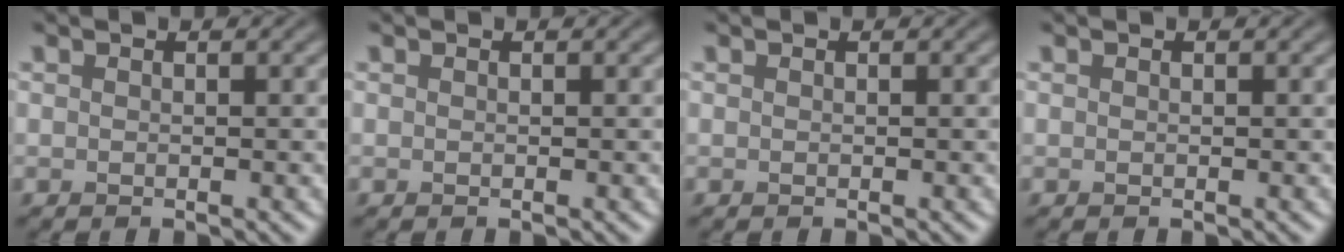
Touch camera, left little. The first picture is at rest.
{"total": 0.0}
{"total": 0.0}
{"total": 0.0}